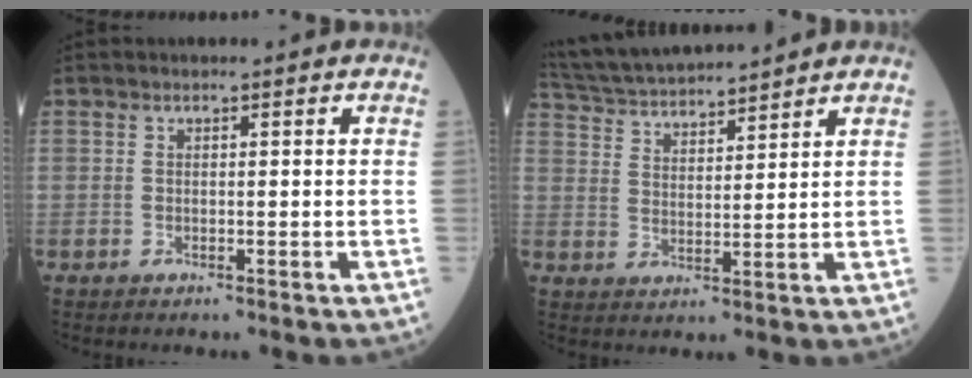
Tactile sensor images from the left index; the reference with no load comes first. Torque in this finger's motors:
{"motor_torque": [-0.16, -0.64, 0.27, 0.07]}